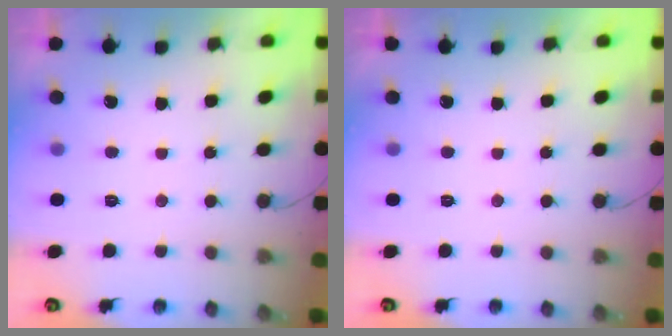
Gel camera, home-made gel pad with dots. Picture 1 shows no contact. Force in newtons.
{"total": 1.7, "press": 1.7, "slide": 0.0}